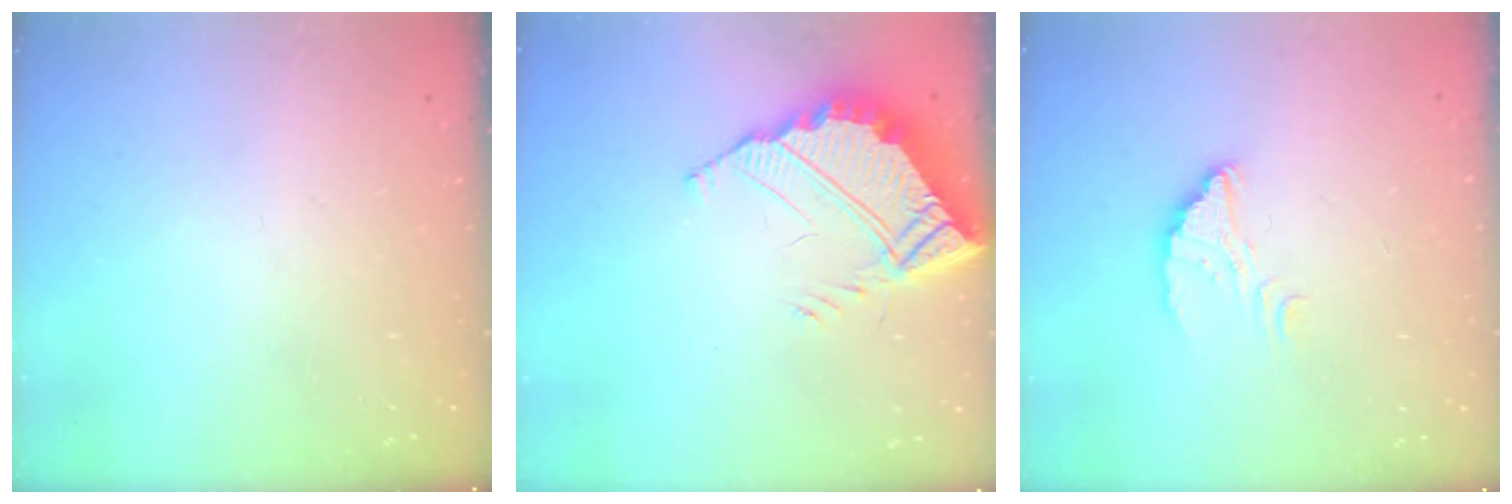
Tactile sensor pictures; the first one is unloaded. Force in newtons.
{"total": 7.9, "press": 7.9, "slide": 0.5}
{"total": 3.6, "press": 3.6, "slide": 0.2}